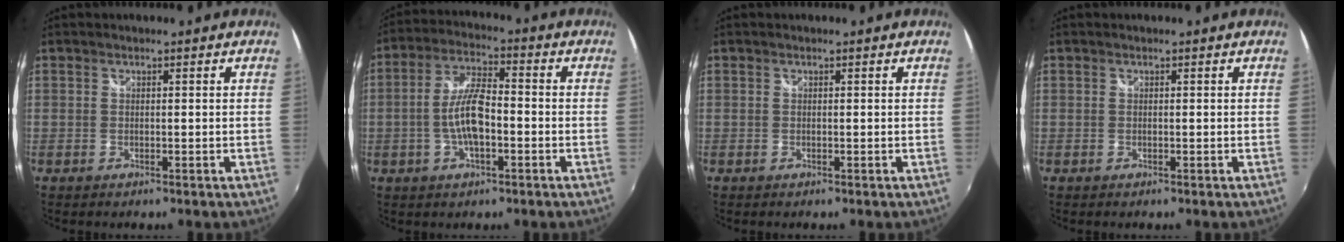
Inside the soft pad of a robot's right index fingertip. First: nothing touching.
{"total": 8.7, "force": [-2.2, 2.9, 7.9], "torque": [-0.159, 0.008, -0.041]}
{"total": 0.0}
{"total": 0.0}